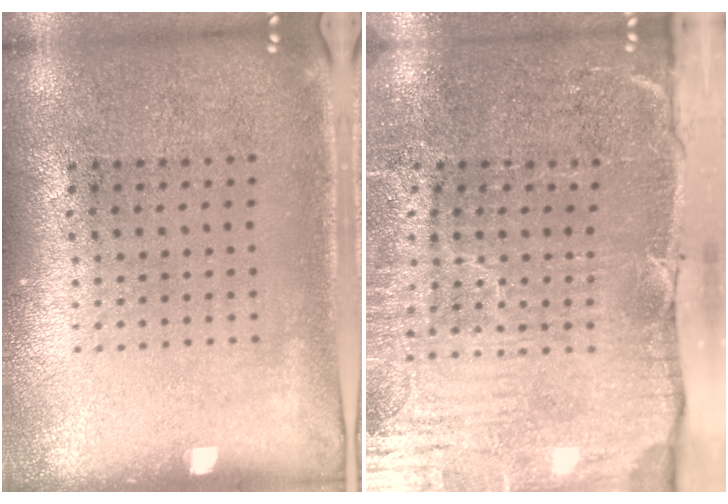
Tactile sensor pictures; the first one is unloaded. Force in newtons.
{"total": 5.2, "press": 4.4, "slide": 2.8}